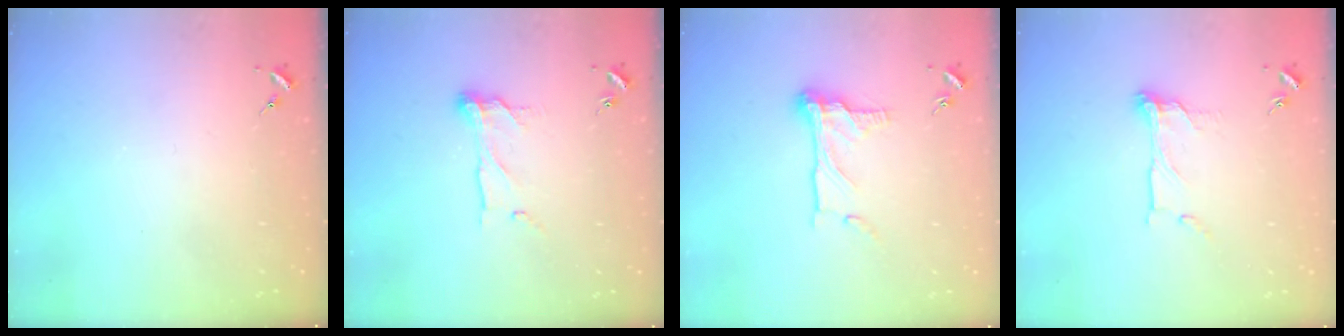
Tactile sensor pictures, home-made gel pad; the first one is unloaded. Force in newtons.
{"total": 9.5, "press": 9.5, "slide": 0.4}
{"total": 11.4, "press": 11.4, "slide": 0.9}
{"total": 9.4, "press": 9.4, "slide": 0.3}